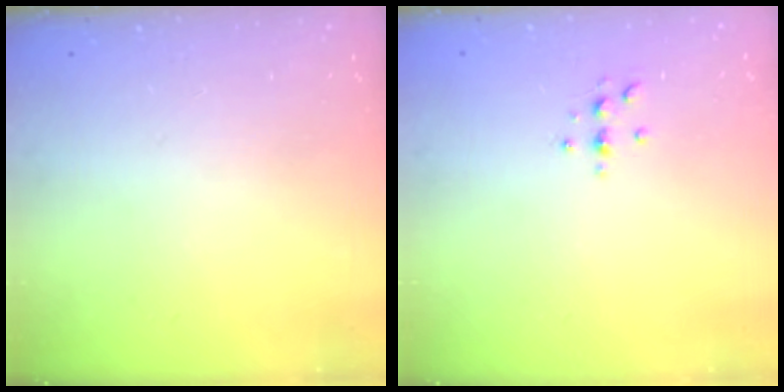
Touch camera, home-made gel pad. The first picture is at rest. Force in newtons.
{"total": 3.1, "press": 3.1, "slide": 0.5}